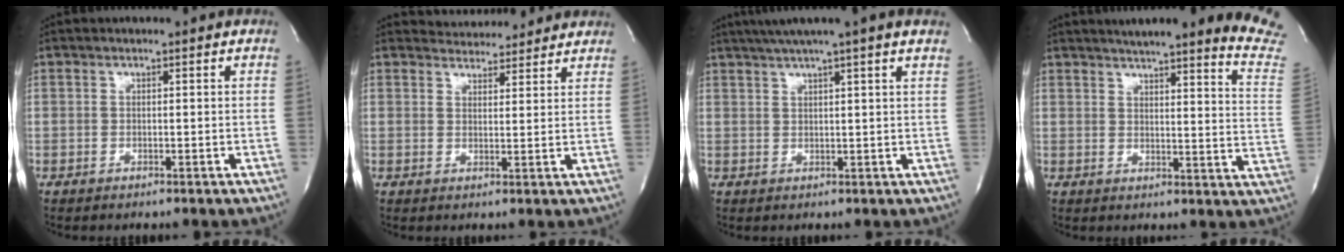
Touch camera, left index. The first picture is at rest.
{"total": 6.7, "force": [6.5, 1.7, 0.6], "torque": [-0.008, 0.013, 0.079]}
{"total": 9.0, "force": [7.0, -1.1, 5.5], "torque": [-0.093, 0.031, 0.089]}
{"total": 20.3, "force": [18.4, -0.3, 8.4], "torque": [-0.106, -0.091, 0.203]}